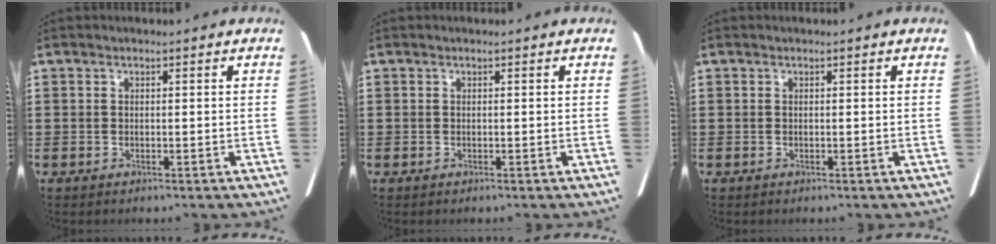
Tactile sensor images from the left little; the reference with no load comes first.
{"total": 0.0}
{"total": 0.0}